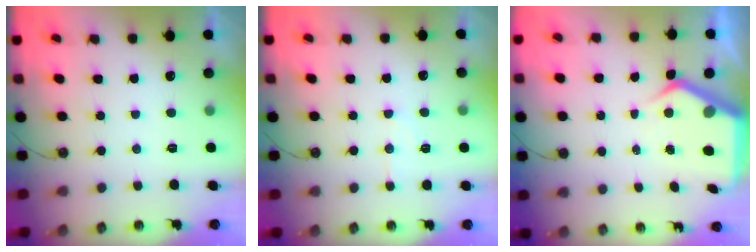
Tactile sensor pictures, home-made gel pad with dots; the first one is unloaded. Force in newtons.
{"total": 5.9, "press": 5.8, "slide": 0.6}
{"total": 6.9, "press": 6.8, "slide": 0.8}